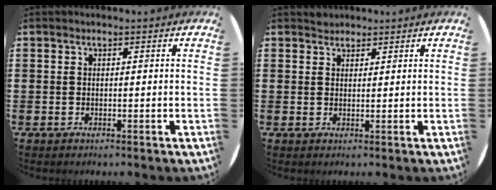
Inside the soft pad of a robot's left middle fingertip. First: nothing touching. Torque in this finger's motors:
{"motor_torque": [0.40, -0.41, -0.01, 0.01]}